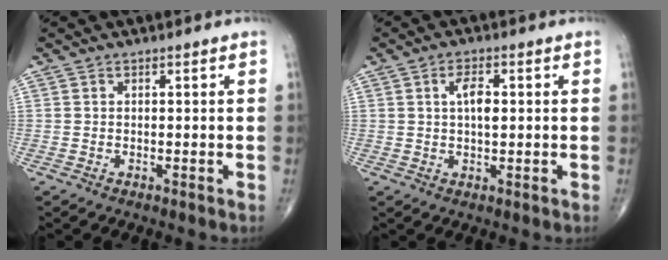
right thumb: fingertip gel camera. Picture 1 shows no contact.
{"total": 4.3, "force": [0.8, 2.0, 3.8], "torque": [-0.065, 0.000, 0.012]}